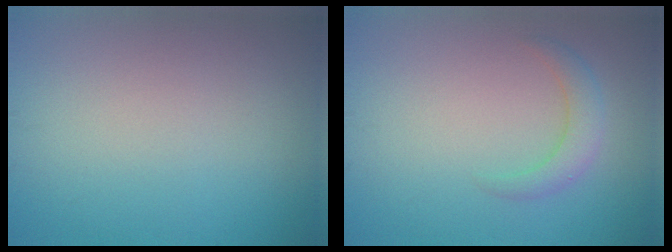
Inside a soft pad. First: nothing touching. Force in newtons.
{"total": 2.0, "press": 2.0, "slide": 0.1}